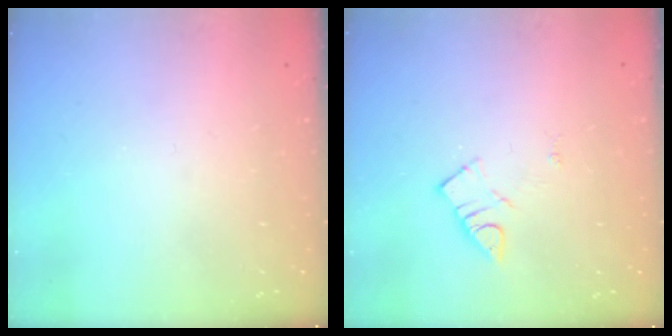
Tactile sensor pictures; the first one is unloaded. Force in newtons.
{"total": 3.7, "press": 3.7, "slide": 0.5}